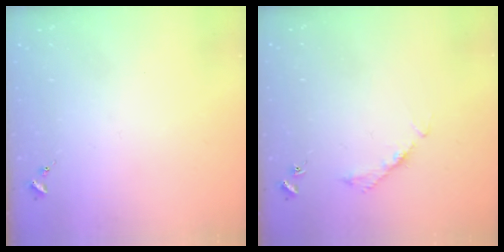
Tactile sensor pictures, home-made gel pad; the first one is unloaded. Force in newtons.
{"total": 4.1, "press": 4.1, "slide": 0.3}